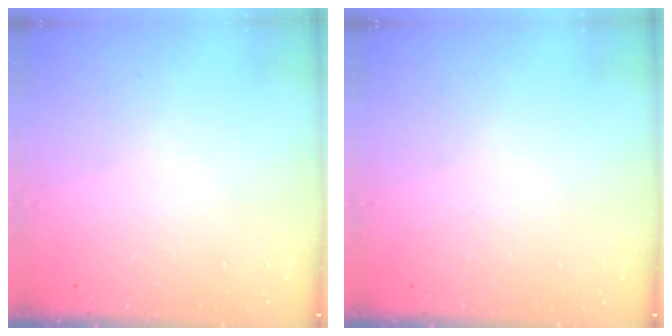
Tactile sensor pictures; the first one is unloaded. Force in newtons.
{"total": 0.0}